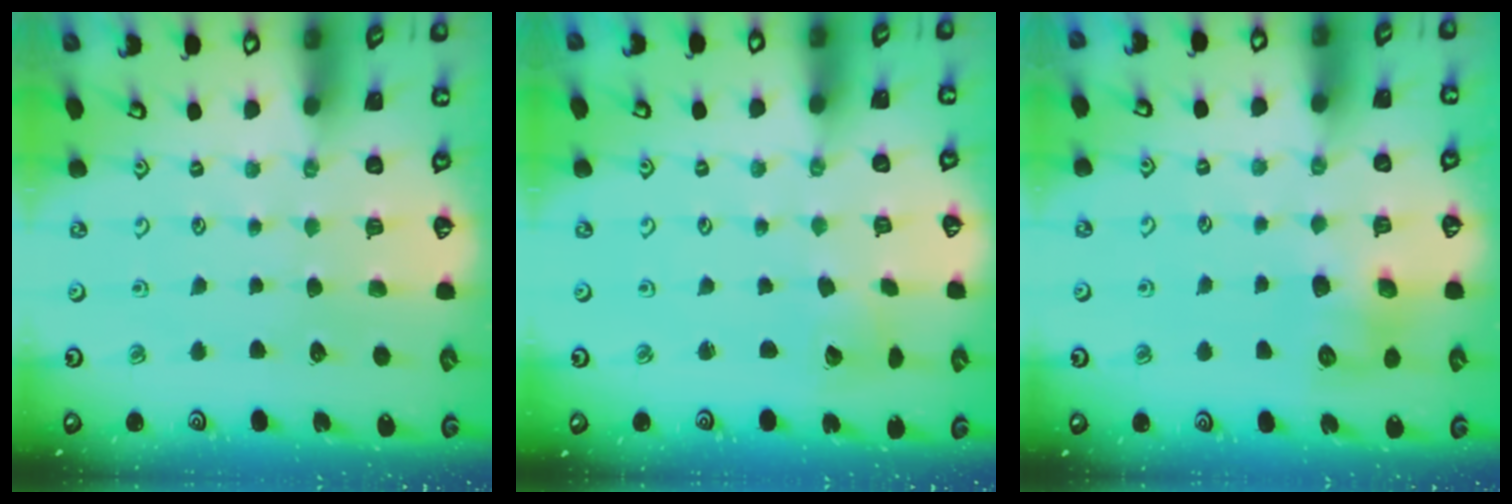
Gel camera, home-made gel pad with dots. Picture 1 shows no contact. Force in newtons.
{"total": 3.9, "press": 3.9, "slide": 0.4}
{"total": 8.3, "press": 8.3, "slide": 0.3}